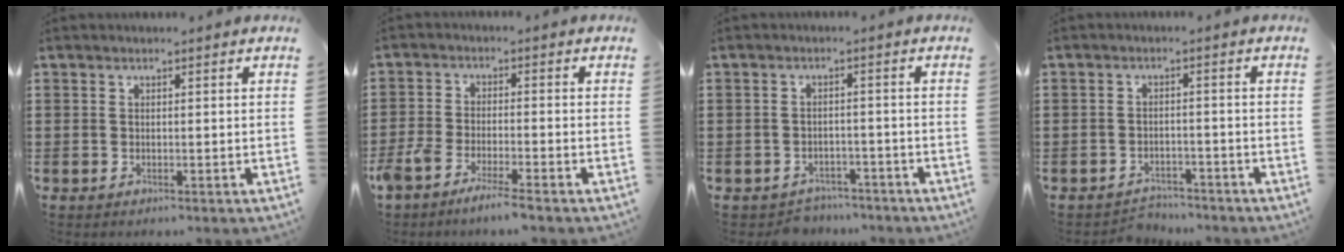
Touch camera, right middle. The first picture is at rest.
{"total": 4.3, "force": [-3.7, 0.2, 2.2], "torque": [-0.058, -0.012, -0.073]}
{"total": 2.6, "force": [-2.5, 0.8, -0.2], "torque": [-0.005, 0.001, -0.055]}
{"total": 2.7, "force": [-2.6, 0.6, -0.1], "torque": [-0.006, 0.000, -0.058]}